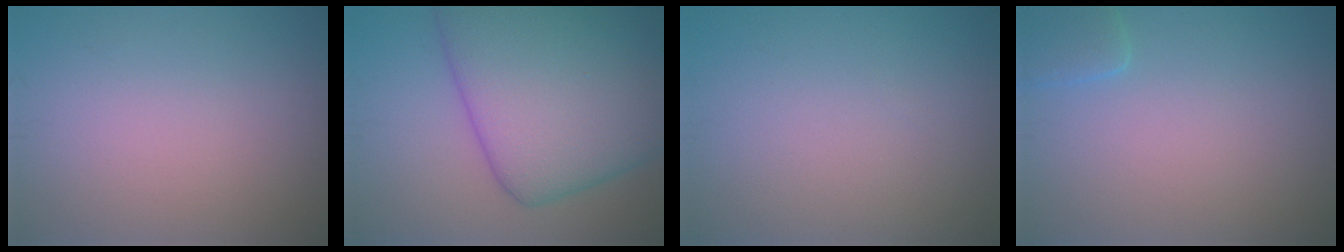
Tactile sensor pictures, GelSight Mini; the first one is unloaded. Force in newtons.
{"total": 14.2, "press": 14.2, "slide": 0.3}
{"total": 0.0}
{"total": 1.6, "press": 1.6, "slide": 0.2}